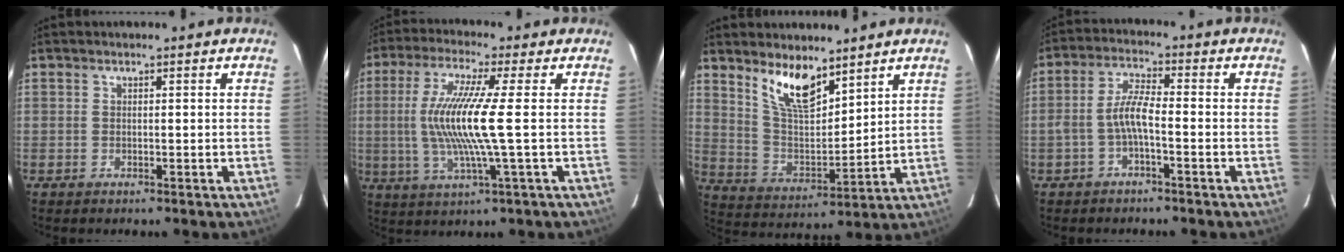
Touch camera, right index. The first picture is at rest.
{"total": 12.5, "force": [-0.2, -0.6, 12.5], "torque": [-0.245, -0.008, -0.001]}
{"total": 11.0, "force": [7.8, 3.8, 6.8], "torque": [-0.126, -0.002, 0.158]}
{"total": 4.9, "force": [-1.9, 0.9, 4.4], "torque": [-0.096, 0.013, -0.037]}